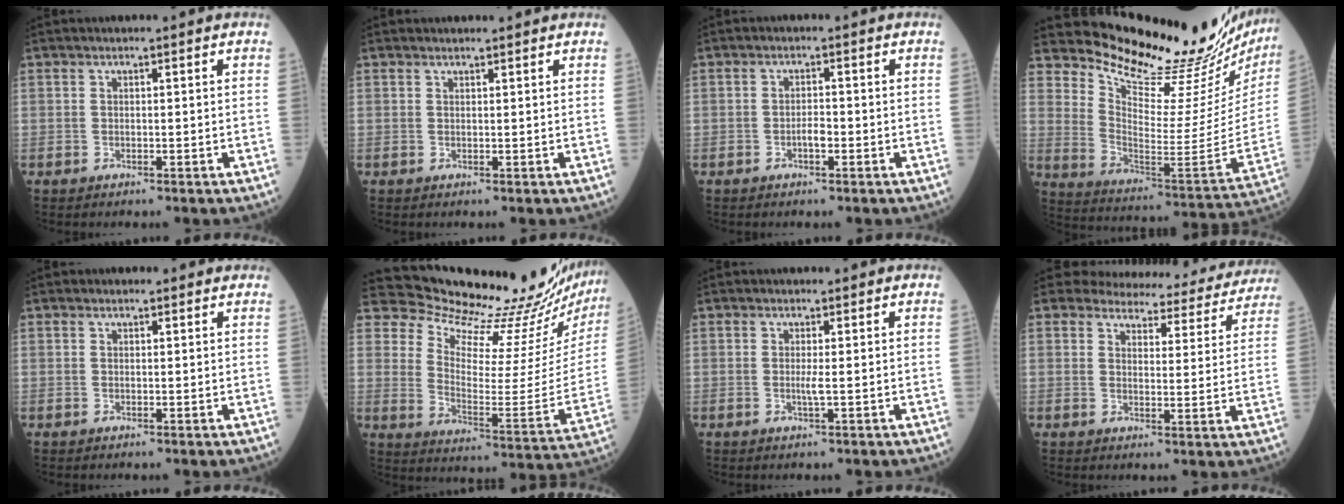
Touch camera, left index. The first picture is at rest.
{"total": 1.2, "force": [1.2, 0.2, 0.1], "torque": [-0.009, 0.005, 0.015]}
{"total": 1.9, "force": [-1.2, 0.6, 1.3], "torque": [-0.023, -0.001, -0.022]}
{"total": 26.5, "force": [24.6, 2.1, 9.6], "torque": [-0.154, -0.141, 0.332]}
{"total": 0.6, "force": [0.3, 0.5, 0.1], "torque": [-0.005, -0.003, 0.000]}
{"total": 22.3, "force": [21.3, 0.6, 6.4], "torque": [-0.120, -0.130, 0.284]}
{"total": 1.2, "force": [-0.4, -0.2, 1.1], "torque": [-0.026, -0.006, -0.009]}
{"total": 18.2, "force": [17.1, 5.2, 3.5], "torque": [-0.025, -0.044, 0.181]}